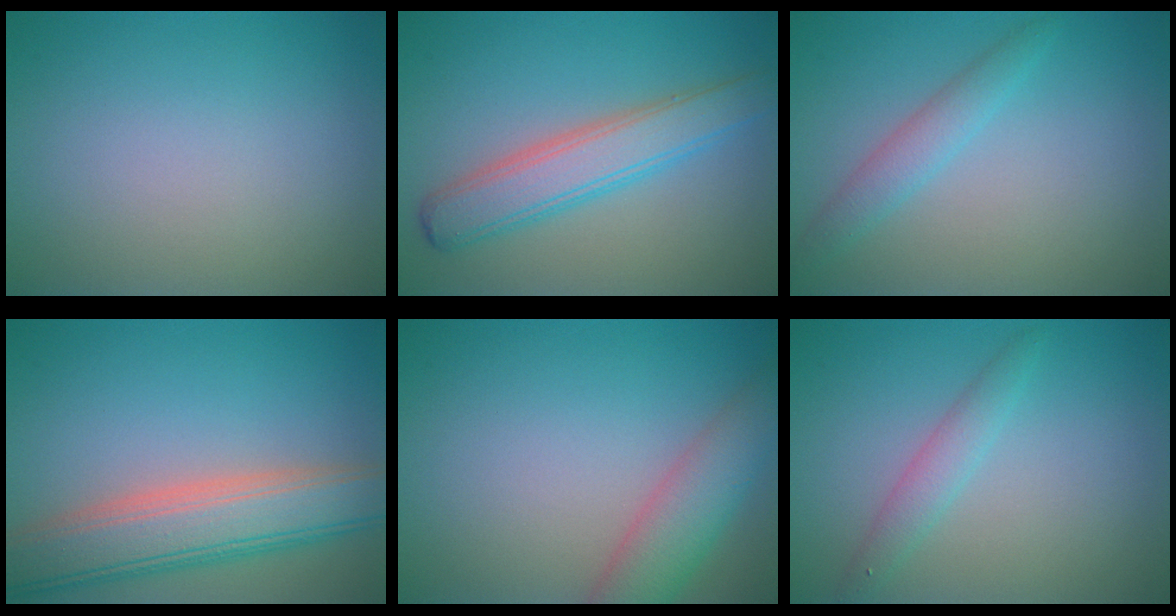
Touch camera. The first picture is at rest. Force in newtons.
{"total": 4.7, "press": 4.7, "slide": 0.1}
{"total": 2.2, "press": 2.2, "slide": 0.1}
{"total": 7.7, "press": 7.7, "slide": 0.7}
{"total": 4.6, "press": 4.6, "slide": 0.3}
{"total": 1.9, "press": 1.9, "slide": 0.1}